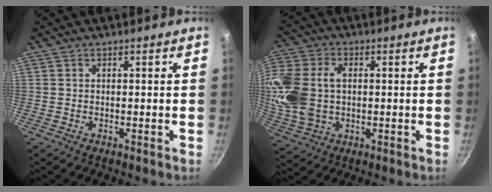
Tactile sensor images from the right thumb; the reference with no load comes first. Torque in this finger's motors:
{"motor_torque": [1.34, 3.08, 1.43, -0.22, 0.19]}